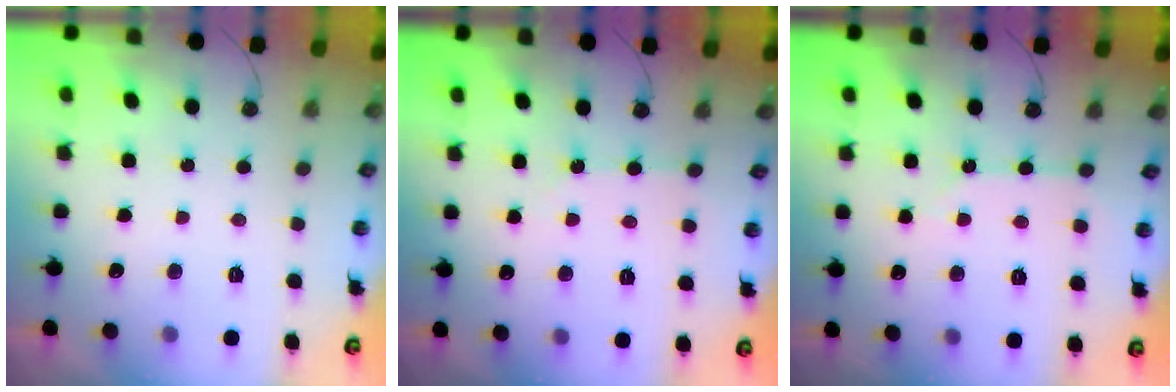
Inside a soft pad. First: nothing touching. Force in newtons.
{"total": 4.1, "press": 4.1, "slide": 0.6}
{"total": 2.6, "press": 2.5, "slide": 0.3}